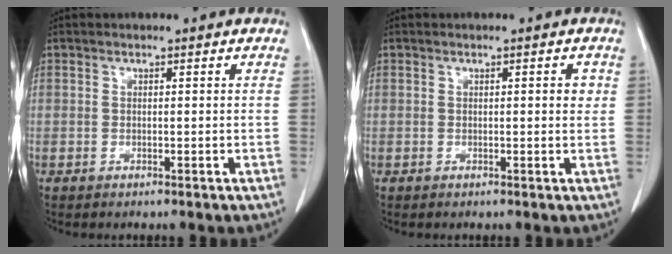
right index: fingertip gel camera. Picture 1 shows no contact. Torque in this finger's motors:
{"motor_torque": [-0.05, 0.04, 0.00, -0.01]}